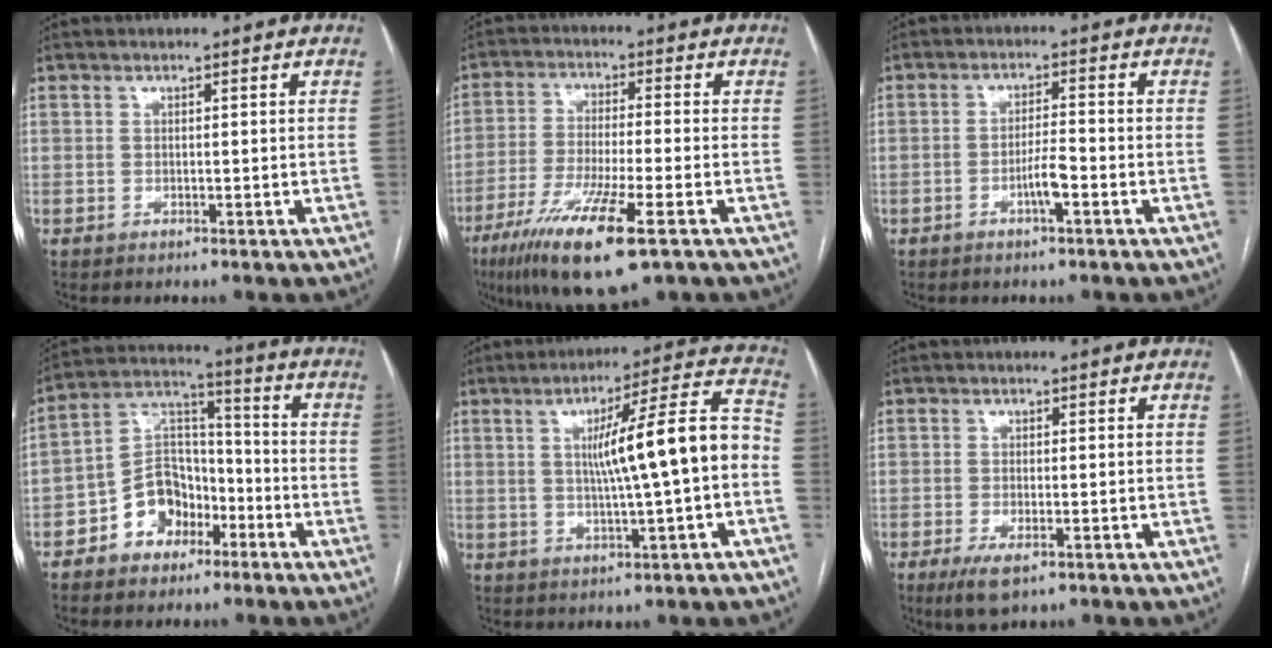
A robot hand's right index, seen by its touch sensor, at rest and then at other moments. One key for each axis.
{"total": 14.1, "fx": -7.6, "fy": 1.3, "fz": 11.7, "tx": -0.229, "ty": -0.036, "tz": -0.132}
{"total": 3.6, "fx": -1.6, "fy": 0.3, "fz": 3.2, "tx": -0.058, "ty": 0.000, "tz": -0.030}
{"total": 9.8, "fx": -4.9, "fy": 7.0, "fz": 4.8, "tx": -0.098, "ty": 0.034, "tz": -0.085}
{"total": 13.0, "fx": -0.4, "fy": 0.3, "fz": 13.0, "tx": -0.192, "ty": 0.024, "tz": -0.007}
{"total": 4.3, "fx": -2.4, "fy": 1.4, "fz": 3.3, "tx": -0.062, "ty": -0.008, "tz": -0.034}